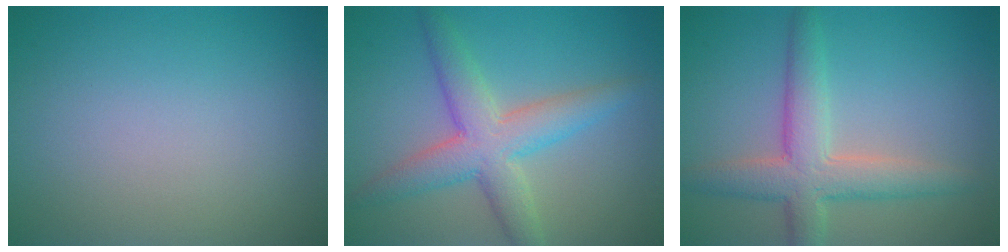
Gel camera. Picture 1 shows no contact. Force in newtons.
{"total": 5.4, "press": 5.4, "slide": 0.2}
{"total": 4.9, "press": 4.9, "slide": 0.4}